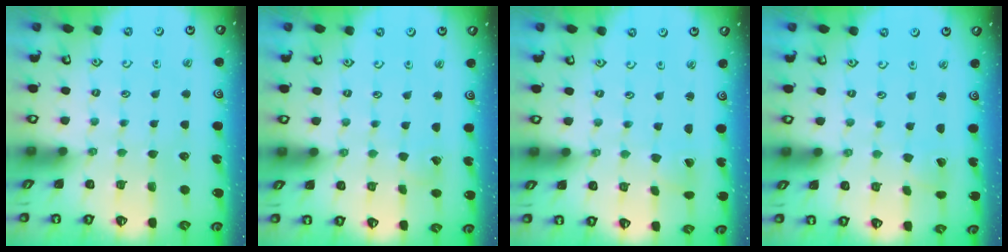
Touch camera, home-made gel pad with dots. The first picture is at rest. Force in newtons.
{"total": 2.7, "press": 2.7, "slide": 0.3}
{"total": 1.0, "press": 1.0, "slide": 0.0}
{"total": 2.0, "press": 2.0, "slide": 0.2}